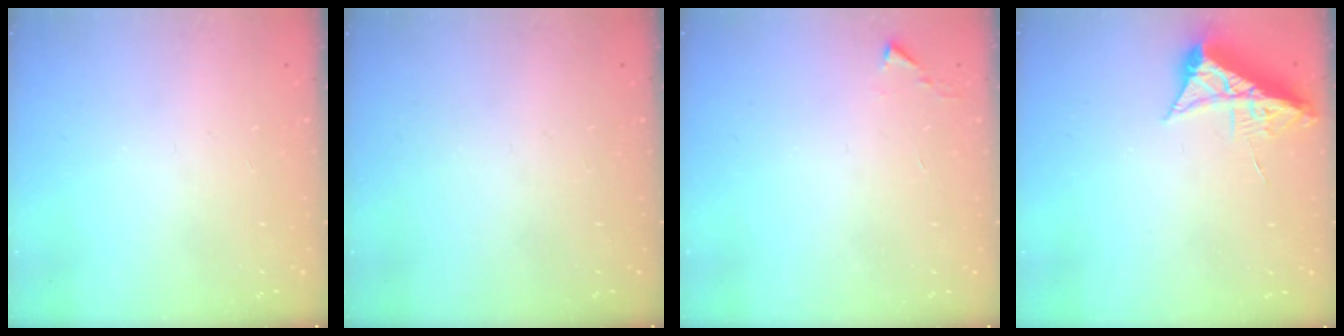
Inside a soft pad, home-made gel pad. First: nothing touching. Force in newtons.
{"total": 0.0}
{"total": 1.1, "press": 1.1, "slide": 0.1}
{"total": 7.1, "press": 7.1, "slide": 0.8}